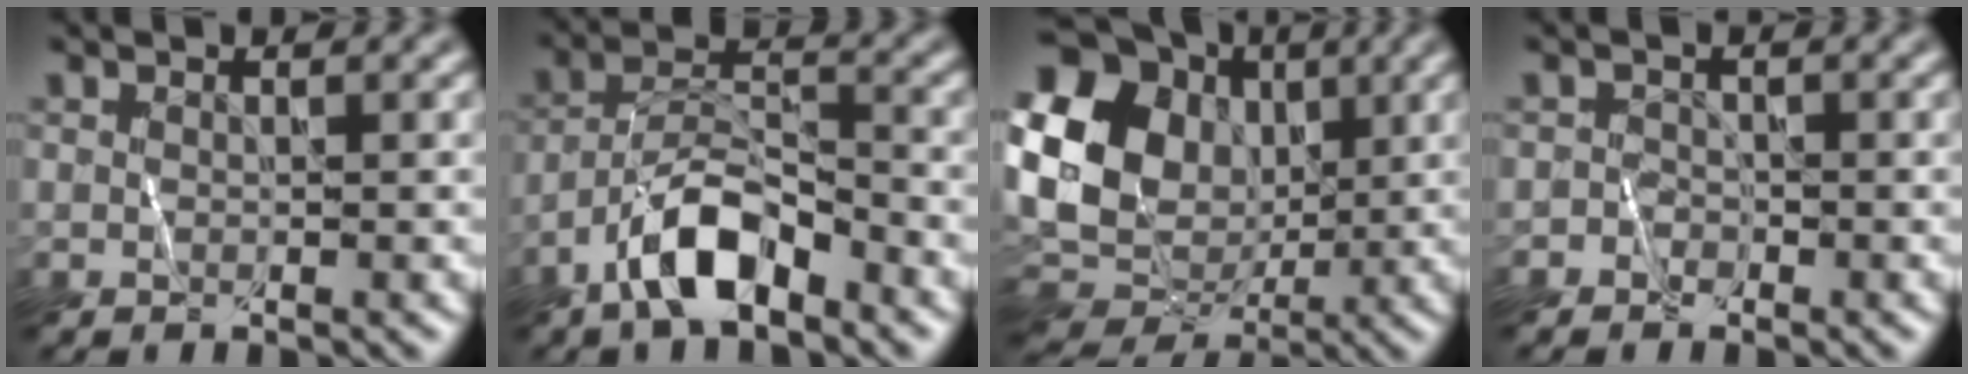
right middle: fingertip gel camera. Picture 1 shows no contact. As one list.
[{"total": 5.9, "force": [-3.8, 2.1, 4.0], "torque": [-0.066, 0.009, -0.076]}, {"total": 21.5, "force": [4.5, 18.8, 9.6], "torque": [-0.237, 0.032, 0.040]}, {"total": 1.1, "force": [-0.8, 0.7, -0.2], "torque": [0.010, 0.006, -0.016]}]